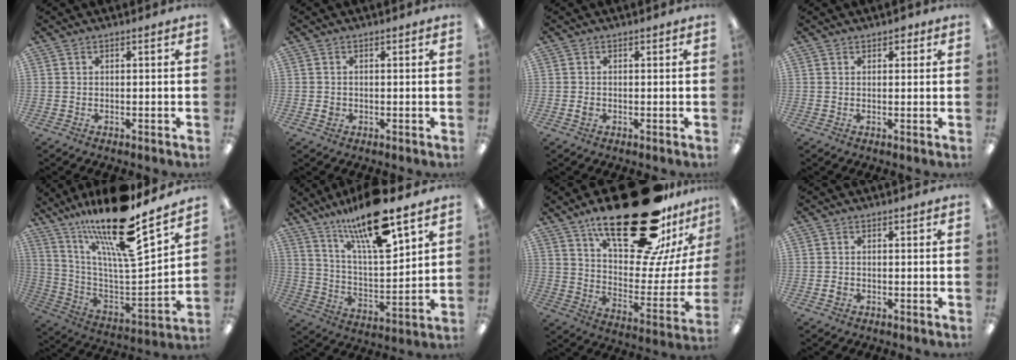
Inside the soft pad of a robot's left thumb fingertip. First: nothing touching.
{"total": 1.7, "force": [0.0, 1.6, 0.4], "torque": [0.000, 0.001, -0.003]}
{"total": 1.1, "force": [-0.2, 1.0, 0.4], "torque": [-0.007, 0.003, -0.005]}
{"total": 1.5, "force": [1.1, 1.0, 0.4], "torque": [0.000, -0.001, 0.018]}
{"total": 21.8, "force": [16.3, 4.6, 13.7], "torque": [-0.232, -0.114, 0.271]}
{"total": 17.8, "force": [13.3, 3.8, 11.1], "torque": [-0.200, -0.078, 0.221]}
{"total": 32.2, "force": [19.8, 12.6, 22.0], "torque": [-0.293, -0.126, 0.339]}
{"total": 1.1, "force": [-0.3, 1.0, 0.4], "torque": [-0.005, 0.003, -0.006]}